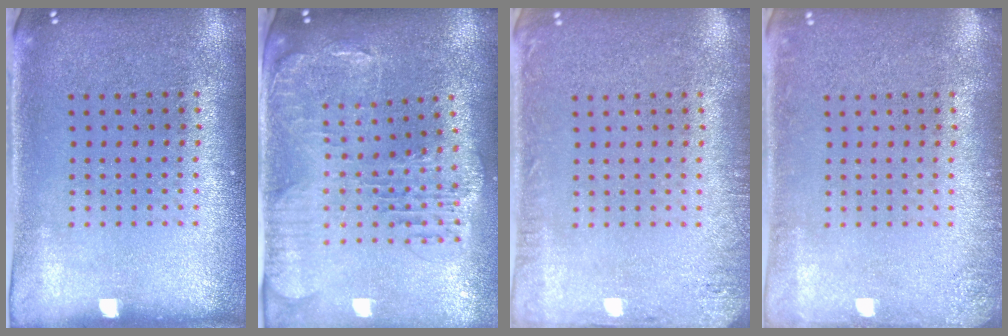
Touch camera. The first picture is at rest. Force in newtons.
{"total": 1.7, "press": 1.6, "slide": 0.6}
{"total": 1.7, "press": 1.7, "slide": 0.2}
{"total": 1.3, "press": 1.3, "slide": 0.2}